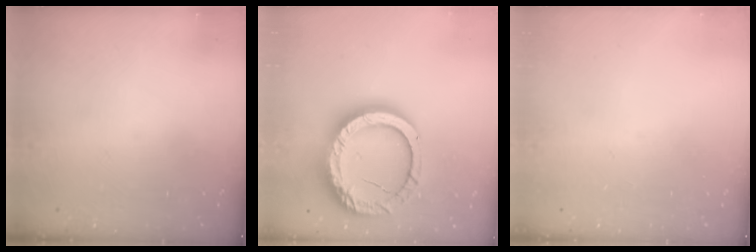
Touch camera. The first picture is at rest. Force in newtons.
{"total": 20.9, "press": 20.8, "slide": 2.6}
{"total": 0.0}